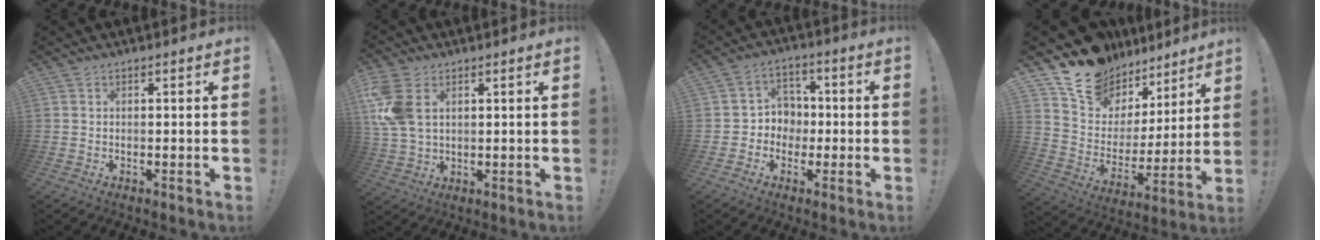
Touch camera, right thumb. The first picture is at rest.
{"total": 11.2, "force": [3.8, 7.2, 7.6], "torque": [-0.161, -0.004, 0.077]}
{"total": 6.9, "force": [-1.4, 6.6, 1.3], "torque": [-0.016, 0.018, -0.022]}
{"total": 16.0, "force": [13.1, 8.6, 3.3], "torque": [-0.063, -0.104, 0.250]}